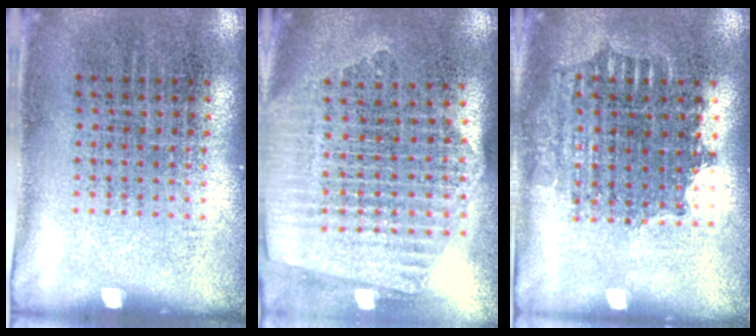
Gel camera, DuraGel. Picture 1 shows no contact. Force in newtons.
{"total": 2.4, "press": 2.2, "slide": 1.1}
{"total": 1.5, "press": 1.3, "slide": 0.8}